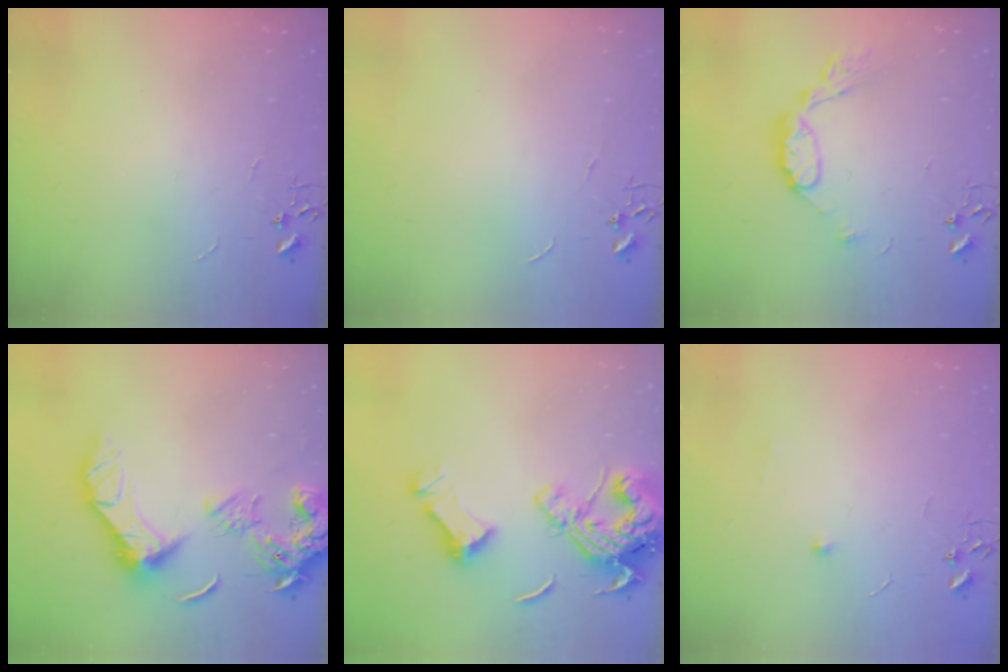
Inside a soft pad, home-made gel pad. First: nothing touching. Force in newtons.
{"total": 0.0}
{"total": 9.2, "press": 9.2, "slide": 0.2}
{"total": 17.4, "press": 17.3, "slide": 2.0}
{"total": 17.9, "press": 17.7, "slide": 2.2}
{"total": 5.0, "press": 4.8, "slide": 1.3}